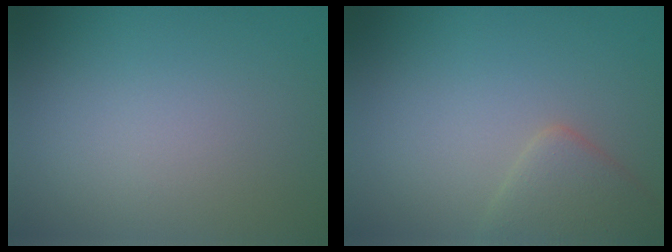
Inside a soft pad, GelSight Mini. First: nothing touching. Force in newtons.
{"total": 2.9, "press": 2.9, "slide": 0.2}